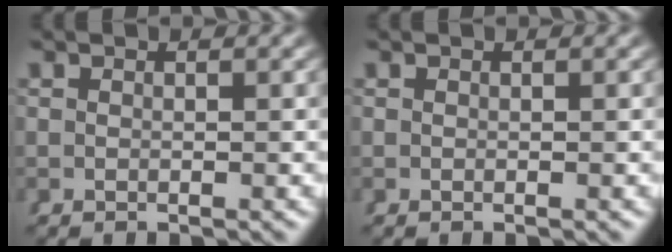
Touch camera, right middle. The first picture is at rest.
{"total": 0.0}